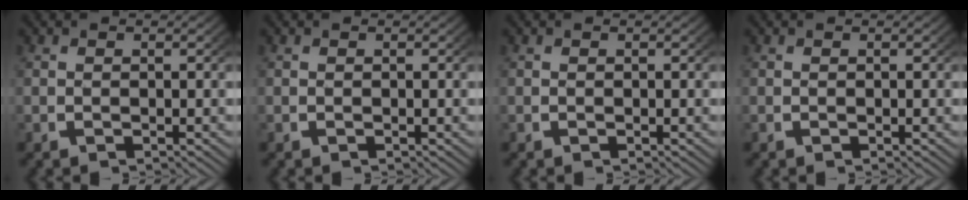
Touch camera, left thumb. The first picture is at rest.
{"total": 0.0}
{"total": 0.0}
{"total": 0.0}